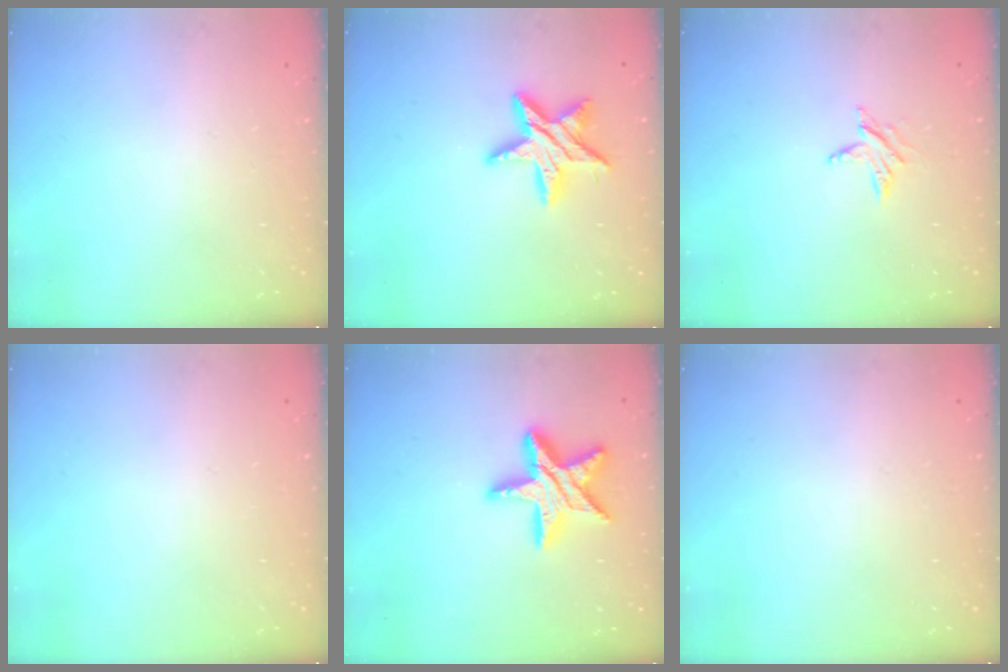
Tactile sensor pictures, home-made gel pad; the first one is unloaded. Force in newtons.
{"total": 12.7, "press": 12.6, "slide": 0.7}
{"total": 3.8, "press": 3.8, "slide": 0.5}
{"total": 0.0}
{"total": 16.8, "press": 16.8, "slide": 1.1}
{"total": 0.0}